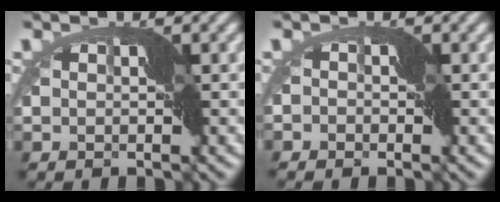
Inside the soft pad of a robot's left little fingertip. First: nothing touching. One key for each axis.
{"total": 1.4, "fx": -1.0, "fy": 1.0, "fz": 0.1, "tx": 0.003, "ty": 0.011, "tz": -0.018}